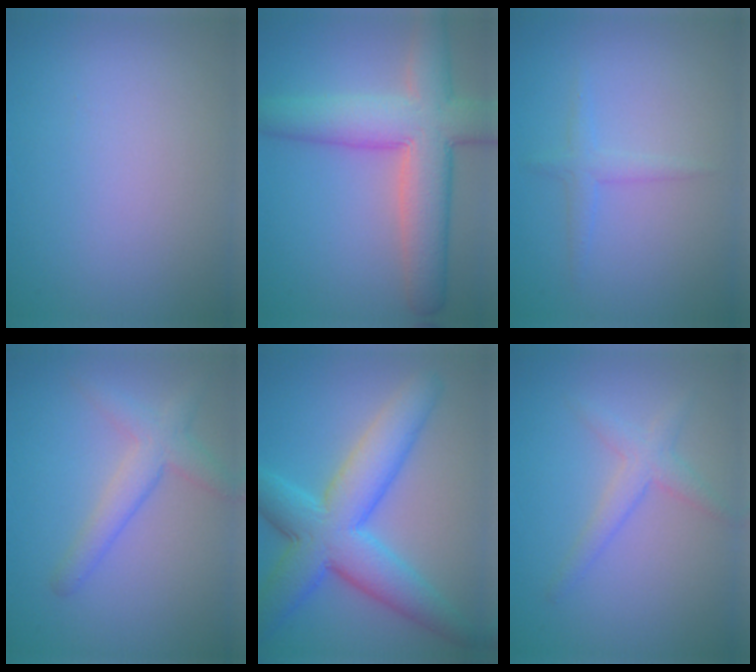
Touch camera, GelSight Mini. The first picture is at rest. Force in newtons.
{"total": 8.6, "press": 8.6, "slide": 0.5}
{"total": 1.4, "press": 1.4, "slide": 0.0}
{"total": 3.2, "press": 3.2, "slide": 0.2}
{"total": 8.9, "press": 8.9, "slide": 0.1}
{"total": 2.2, "press": 2.2, "slide": 0.1}